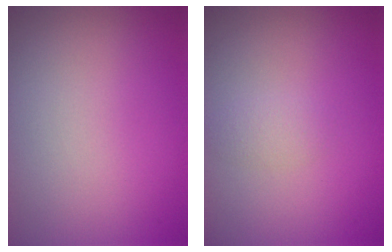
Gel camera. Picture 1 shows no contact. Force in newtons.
{"total": 1.1, "press": 1.1, "slide": 0.0}